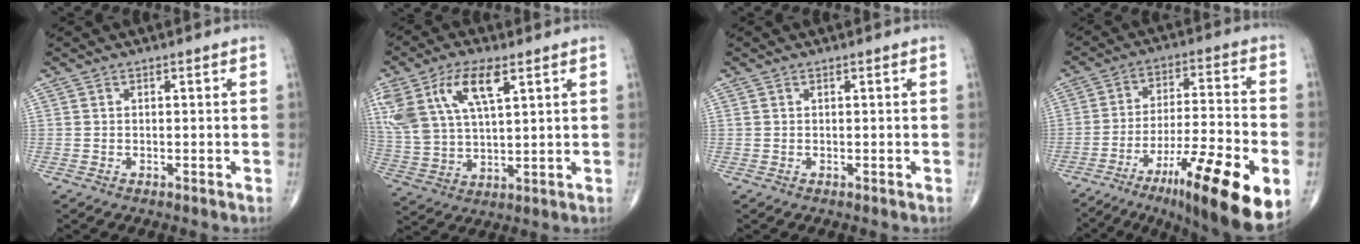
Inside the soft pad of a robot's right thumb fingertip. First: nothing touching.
{"total": 15.7, "force": [7.1, 7.1, 12.0], "torque": [-0.251, -0.008, 0.140]}
{"total": 0.0}
{"total": 21.6, "force": [-10.1, 4.5, 18.6], "torque": [-0.266, 0.038, -0.154]}